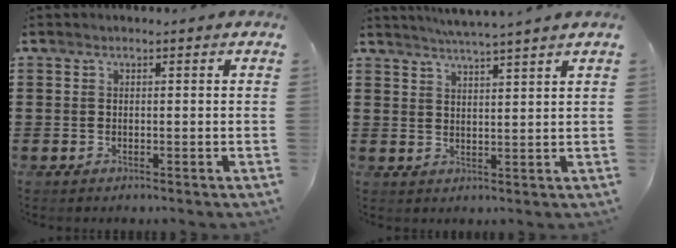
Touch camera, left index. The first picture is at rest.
{"total": 3.3, "force": [3.1, -1.0, 0.3], "torque": [-0.016, -0.015, 0.056]}